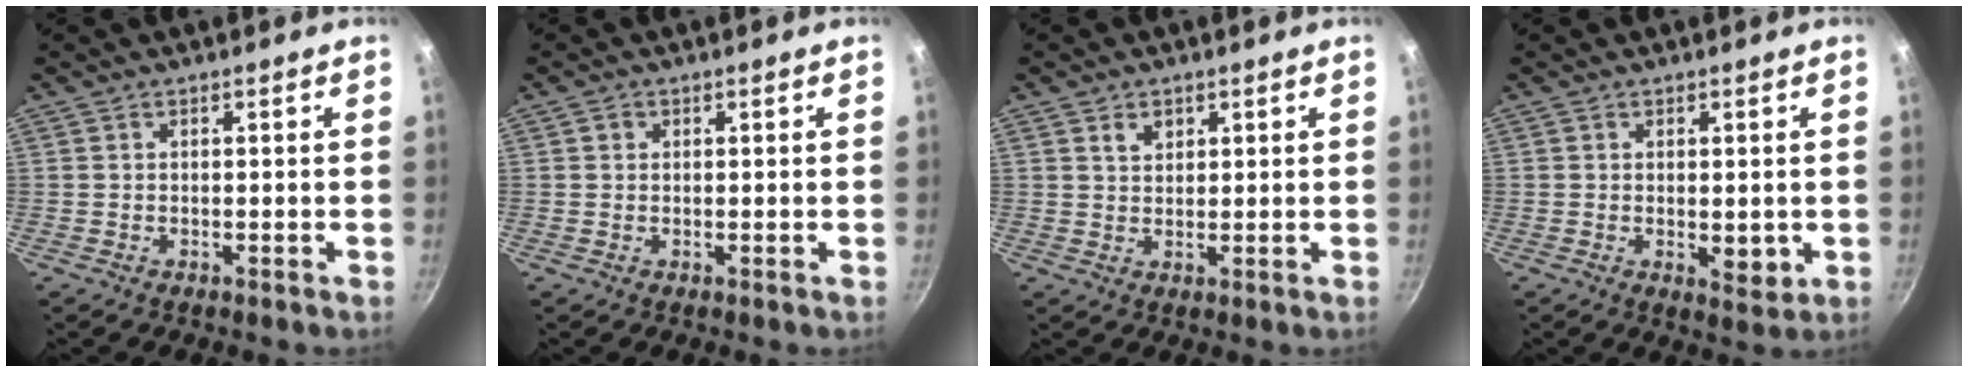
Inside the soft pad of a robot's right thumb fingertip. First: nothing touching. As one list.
[{"total": 1.0, "force": [0.3, 0.9, 0.4], "torque": [-0.006, 0.004, 0.005]}, {"total": 2.8, "force": [1.3, 2.1, 1.3], "torque": [-0.011, -0.002, 0.023]}, {"total": 4.0, "force": [-0.2, 2.0, 3.5], "torque": [-0.048, -0.015, 0.000]}]